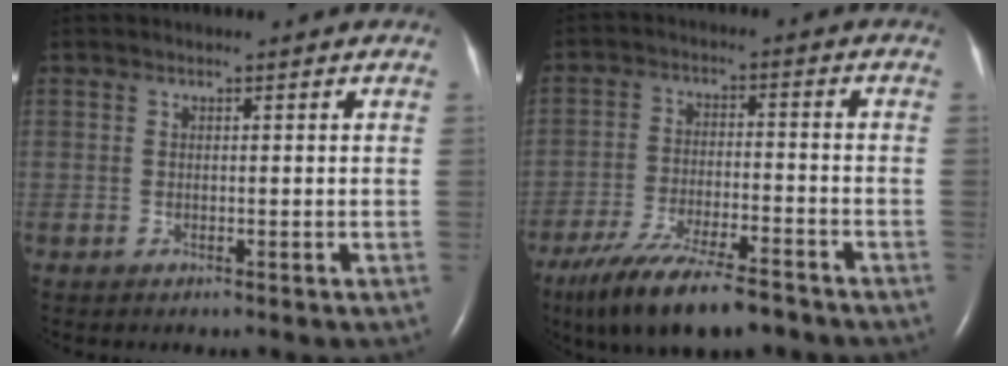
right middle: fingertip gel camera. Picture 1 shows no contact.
{"total": 14.3, "force": [-11.2, 2.8, 8.4], "torque": [-0.156, -0.027, -0.187]}